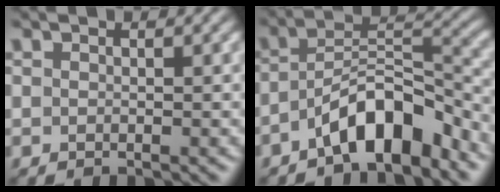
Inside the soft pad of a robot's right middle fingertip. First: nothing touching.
{"total": 7.1, "force": [-4.3, 2.5, 5.1], "torque": [-0.085, 0.017, -0.076]}